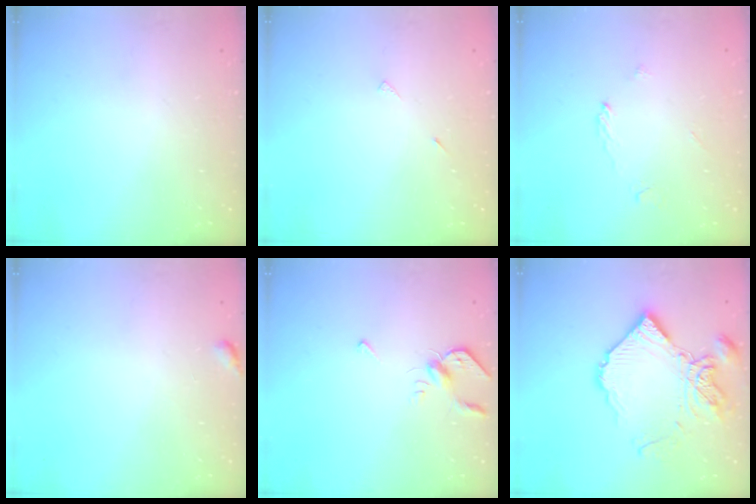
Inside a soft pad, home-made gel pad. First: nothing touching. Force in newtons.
{"total": 4.3, "press": 4.2, "slide": 0.4}
{"total": 2.2, "press": 2.2, "slide": 0.3}
{"total": 3.5, "press": 3.5, "slide": 0.4}
{"total": 4.4, "press": 4.3, "slide": 0.9}
{"total": 16.0, "press": 15.9, "slide": 1.6}